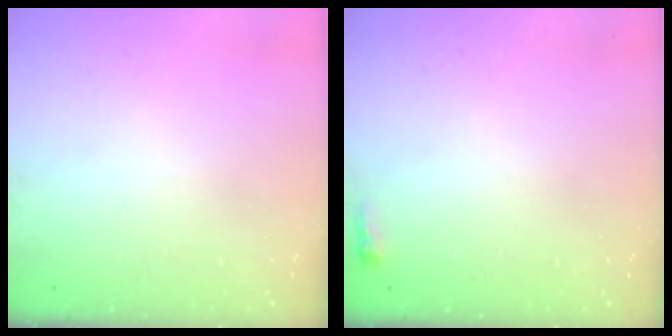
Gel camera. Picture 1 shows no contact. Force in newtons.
{"total": 2.3, "press": 2.2, "slide": 0.7}